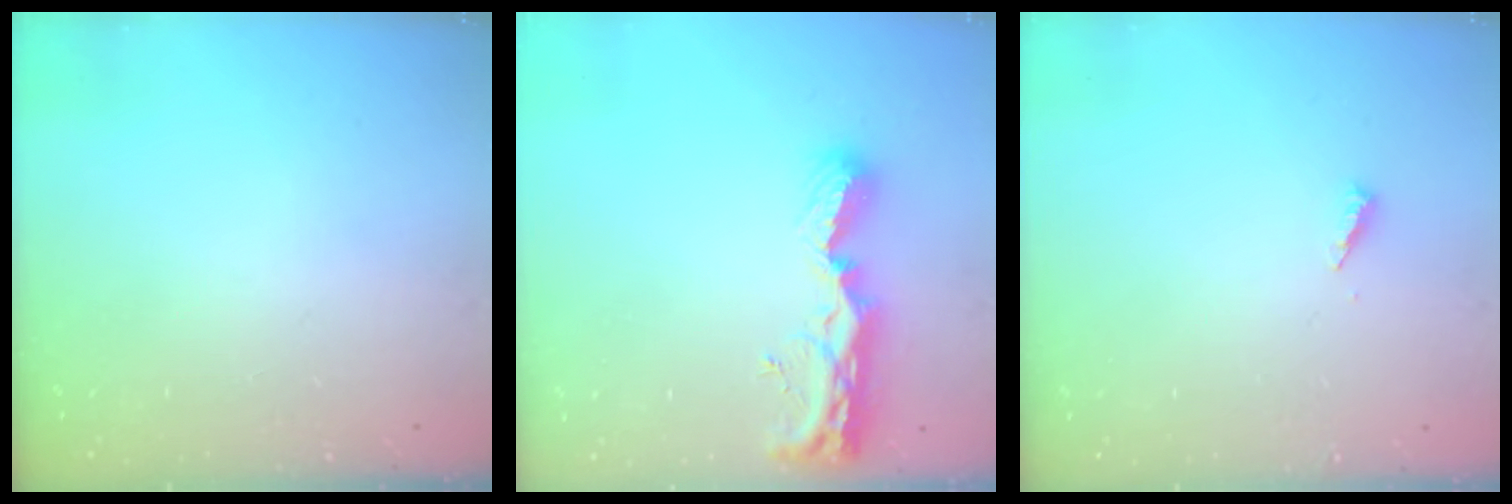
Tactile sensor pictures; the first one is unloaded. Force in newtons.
{"total": 10.3, "press": 10.2, "slide": 1.2}
{"total": 3.1, "press": 3.1, "slide": 0.2}